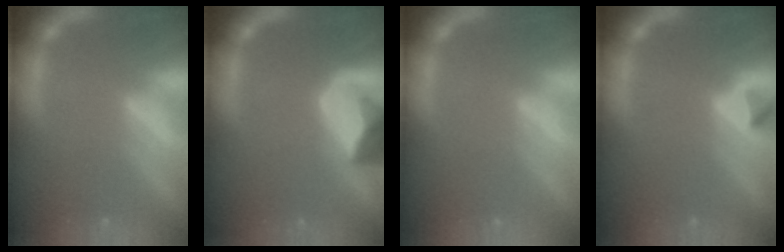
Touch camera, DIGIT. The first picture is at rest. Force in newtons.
{"total": 6.9}
{"total": 0.0}
{"total": 0.9}